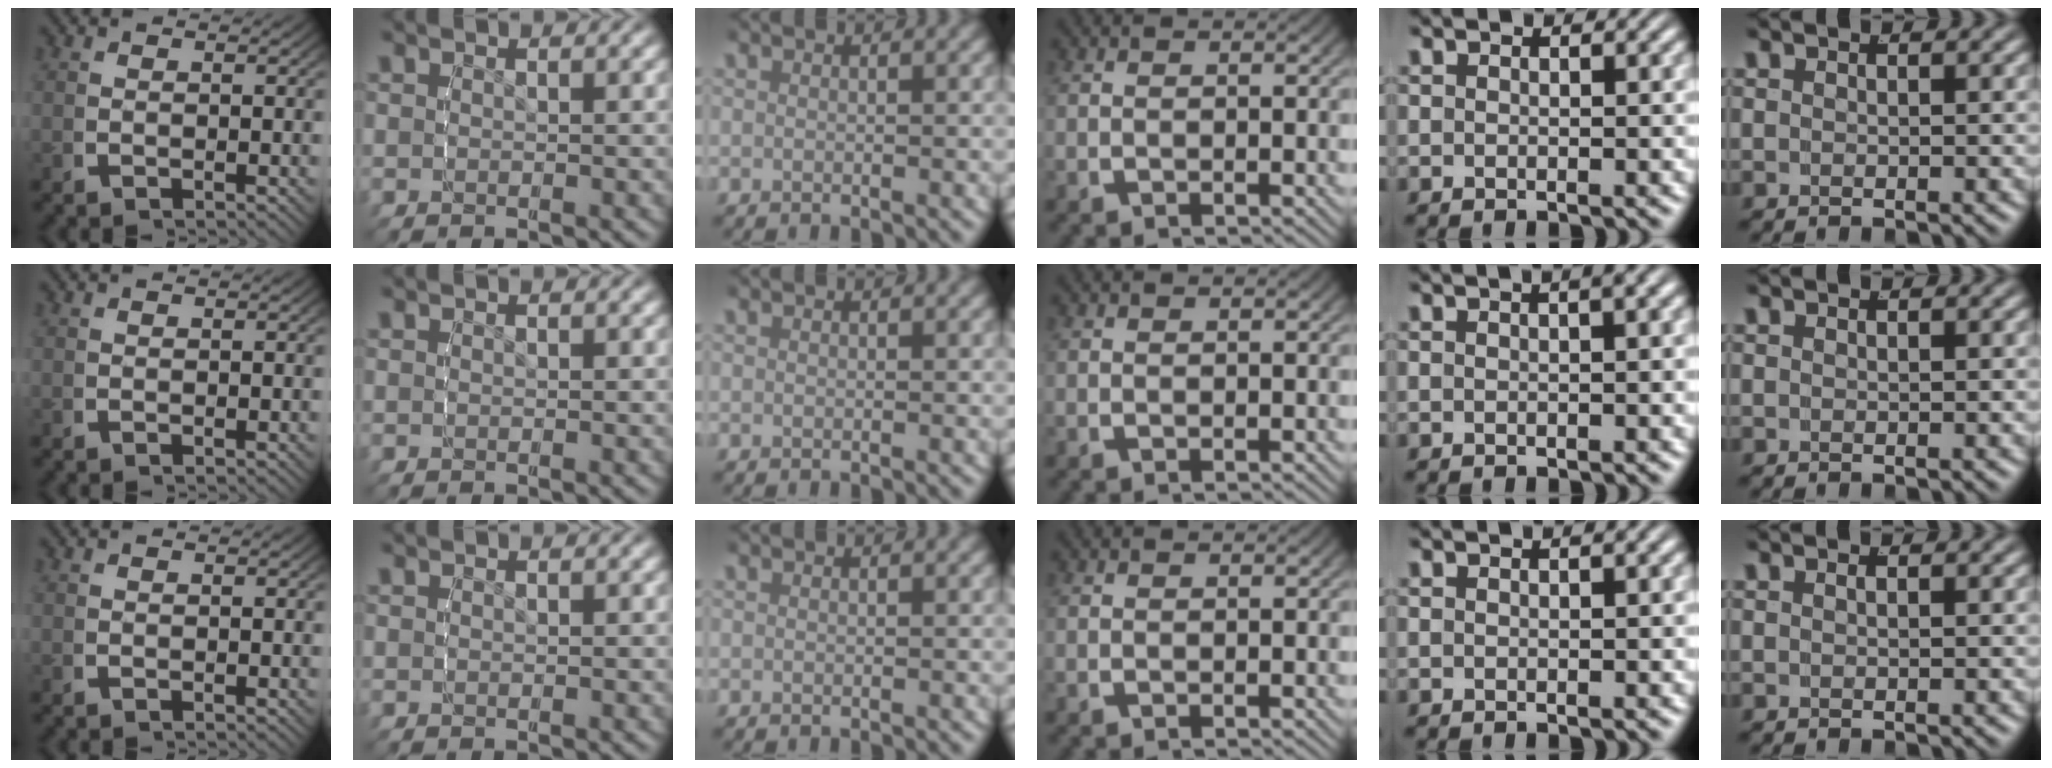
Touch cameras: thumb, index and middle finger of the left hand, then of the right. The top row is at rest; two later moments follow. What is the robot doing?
{"motion": "lift_and_place", "object": "screwdriver"}